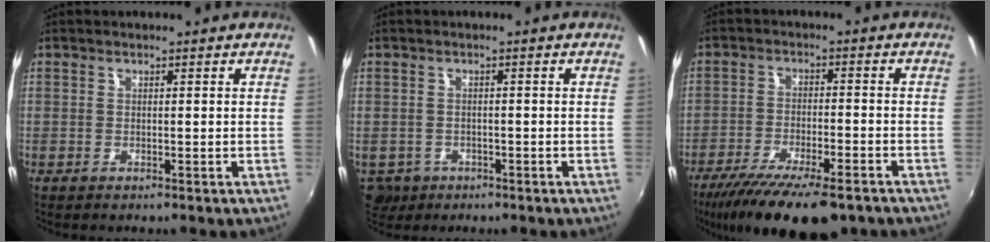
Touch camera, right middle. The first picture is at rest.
{"total": 5.2, "force": [-2.2, 4.3, 1.9], "torque": [-0.046, -0.010, -0.029]}
{"total": 16.7, "force": [-12.7, 4.3, 10.0], "torque": [-0.196, -0.050, -0.200]}